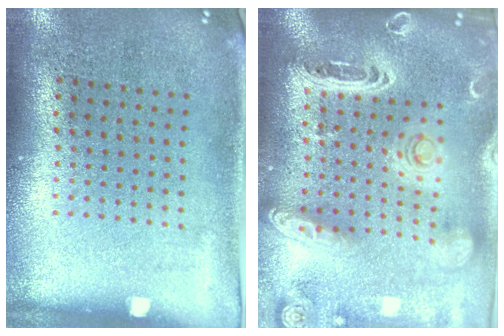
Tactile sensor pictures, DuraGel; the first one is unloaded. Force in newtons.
{"total": 3.4, "press": 2.7, "slide": 2.0}